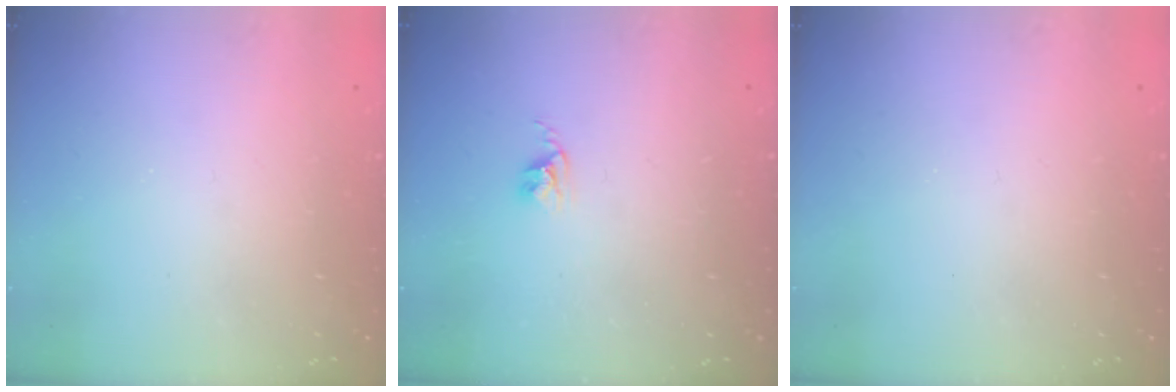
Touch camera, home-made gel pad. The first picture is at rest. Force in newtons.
{"total": 2.4, "press": 2.4, "slide": 0.3}
{"total": 0.0}